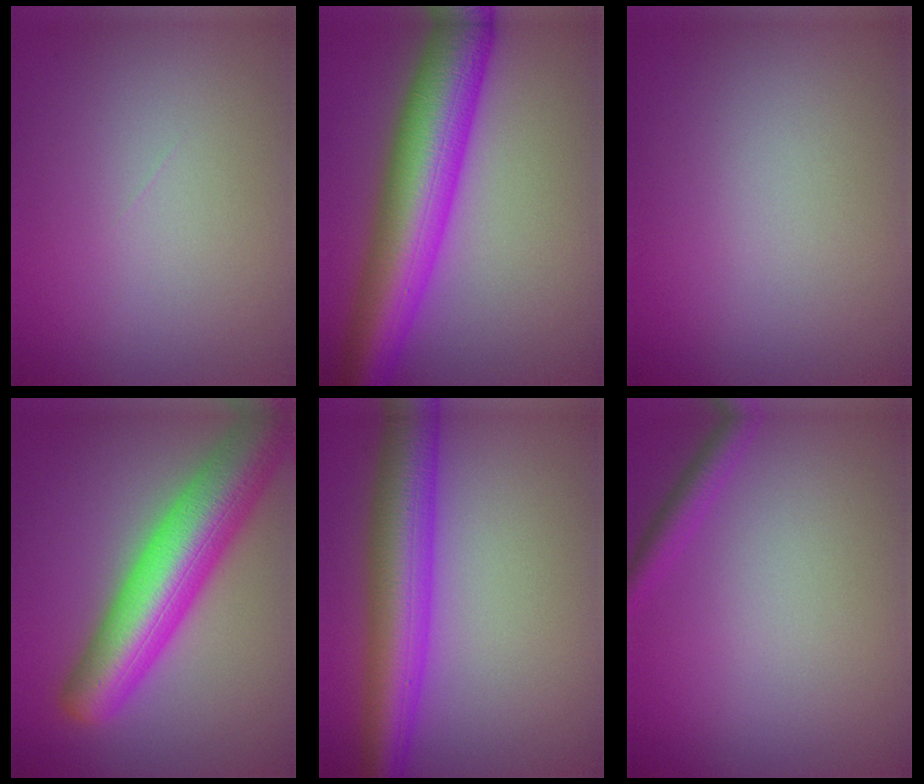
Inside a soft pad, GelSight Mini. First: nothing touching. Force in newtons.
{"total": 10.5, "press": 10.5, "slide": 0.2}
{"total": 0.0}
{"total": 10.3, "press": 10.3, "slide": 0.4}
{"total": 7.9, "press": 7.9, "slide": 0.4}
{"total": 1.9, "press": 1.9, "slide": 0.2}